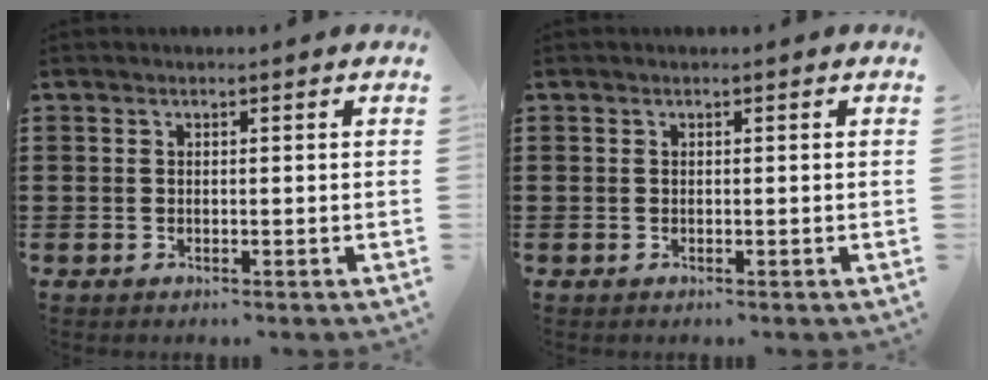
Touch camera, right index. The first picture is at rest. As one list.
[{"total": 0.0}]